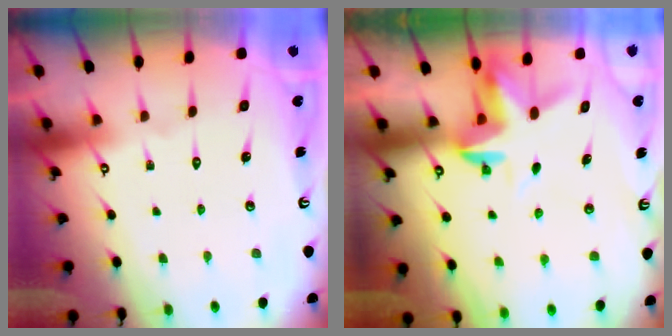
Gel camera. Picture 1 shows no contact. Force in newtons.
{"total": 3.6, "press": 3.5, "slide": 0.4}